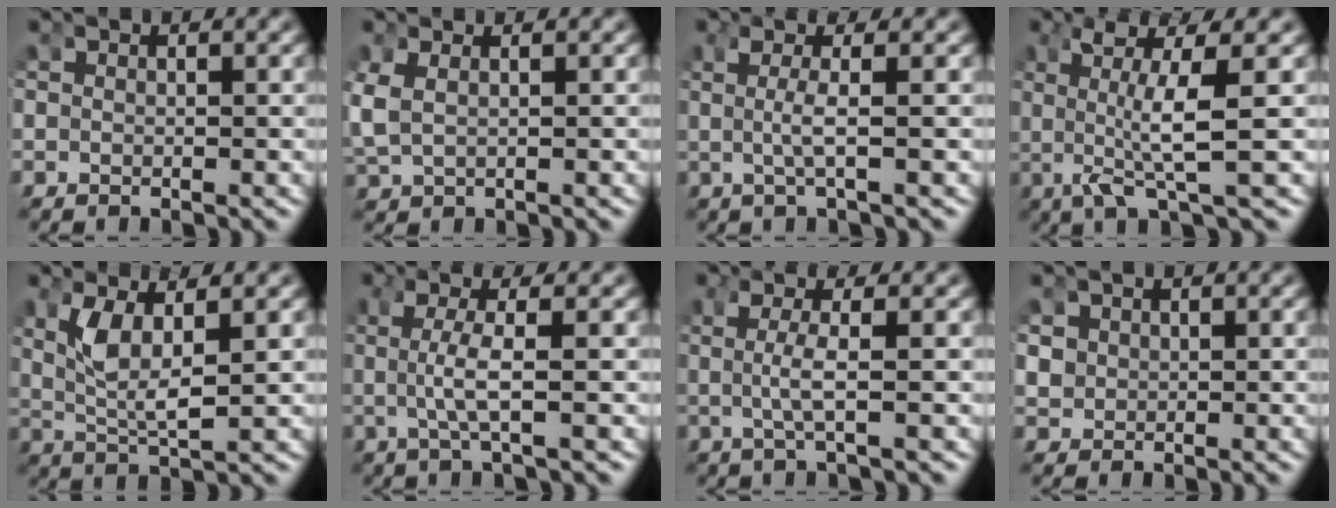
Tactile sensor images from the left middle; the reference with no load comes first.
{"total": 2.7, "force": [0.5, 2.1, 1.7], "torque": [-0.057, -0.007, 0.020]}
{"total": 2.4, "force": [0.0, -0.6, 2.3], "torque": [-0.052, -0.006, 0.007]}
{"total": 5.5, "force": [0.9, 0.0, 5.4], "torque": [-0.097, -0.001, 0.018]}
{"total": 4.0, "force": [0.9, 1.5, 3.6], "torque": [-0.090, -0.012, 0.026]}
{"total": 3.2, "force": [-0.2, -0.4, 3.2], "torque": [-0.072, -0.005, 0.003]}
{"total": 2.6, "force": [0.0, -0.5, 2.6], "torque": [-0.058, -0.005, 0.006]}
{"total": 2.6, "force": [0.4, 2.4, 0.9], "torque": [-0.038, -0.006, 0.016]}